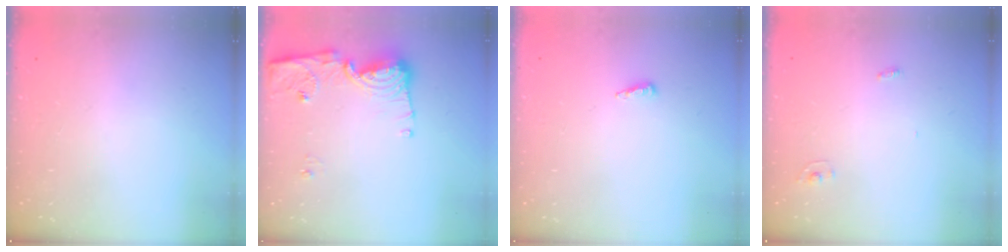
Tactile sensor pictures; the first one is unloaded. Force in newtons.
{"total": 11.7, "press": 11.6, "slide": 1.1}
{"total": 3.7, "press": 3.6, "slide": 0.4}
{"total": 2.4, "press": 2.4, "slide": 0.2}